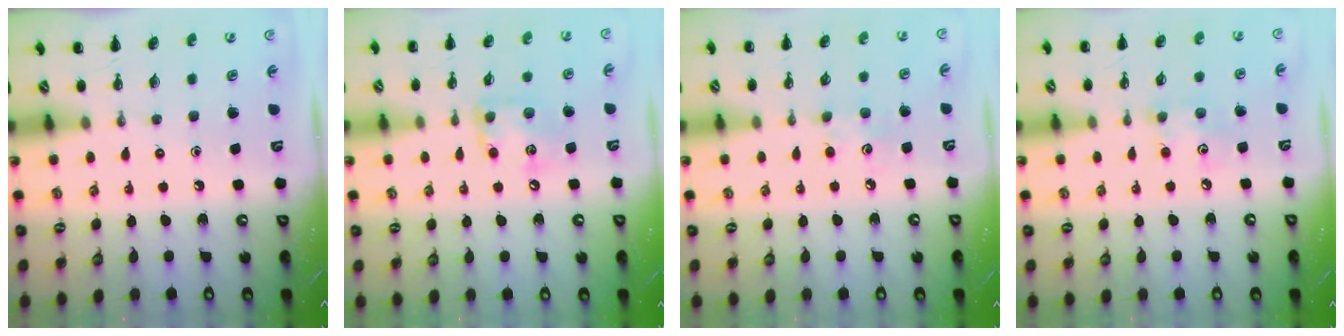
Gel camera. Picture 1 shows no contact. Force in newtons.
{"total": 10.6, "press": 10.5, "slide": 1.0}
{"total": 4.6, "press": 4.5, "slide": 1.2}
{"total": 3.8, "press": 3.8, "slide": 0.6}